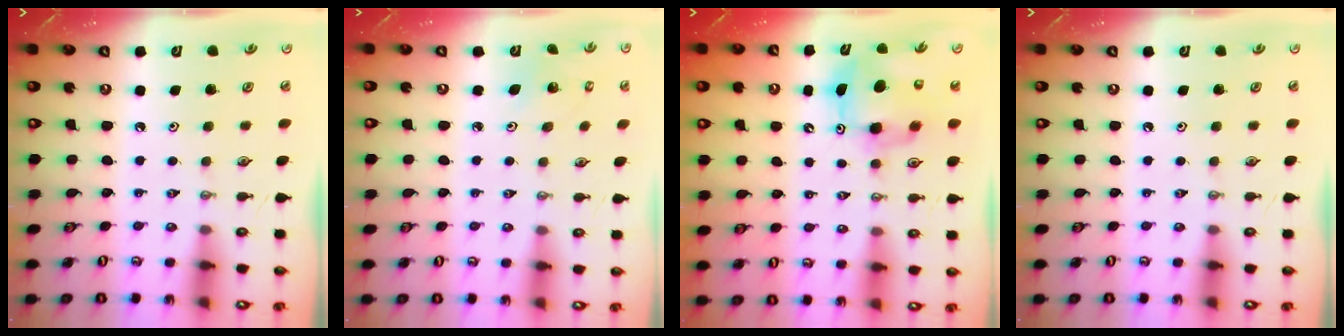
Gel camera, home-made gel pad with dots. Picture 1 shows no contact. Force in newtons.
{"total": 2.1, "press": 2.1, "slide": 0.1}
{"total": 9.5, "press": 9.4, "slide": 0.9}
{"total": 0.0}